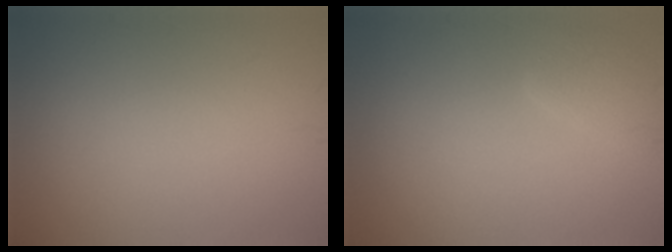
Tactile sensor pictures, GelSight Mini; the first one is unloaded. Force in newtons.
{"total": 1.5, "press": 1.5, "slide": 0.2}